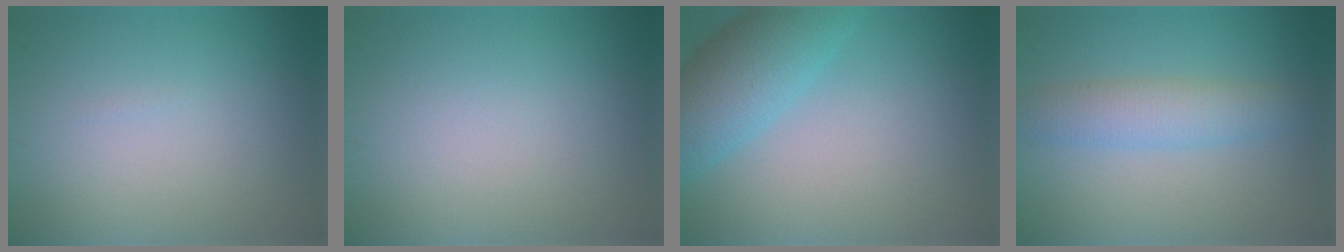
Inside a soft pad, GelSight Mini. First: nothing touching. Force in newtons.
{"total": 0.0}
{"total": 6.1, "press": 6.1, "slide": 0.2}
{"total": 3.4, "press": 3.4, "slide": 0.1}